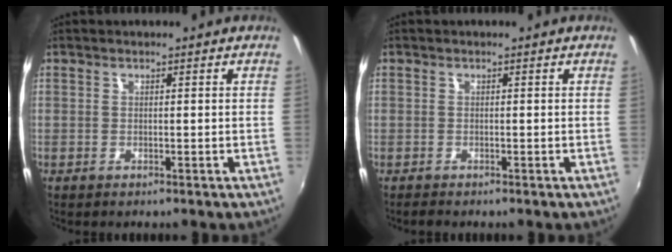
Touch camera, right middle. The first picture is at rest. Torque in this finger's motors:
{"motor_torque": [0.05, -0.32, -0.11, -0.03]}